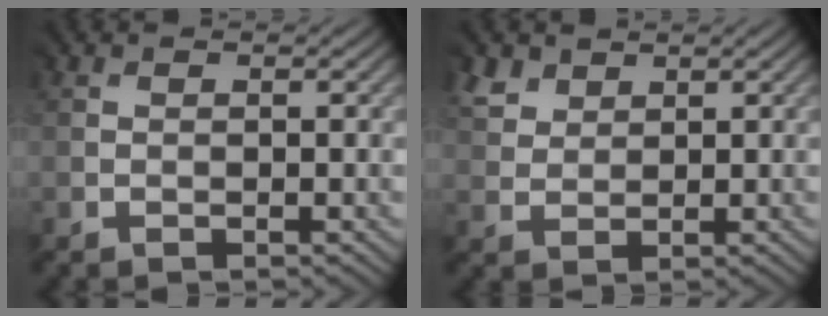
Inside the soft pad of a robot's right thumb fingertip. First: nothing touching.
{"total": 3.1, "force": [2.6, 1.4, -0.8], "torque": [0.001, 0.002, 0.057]}